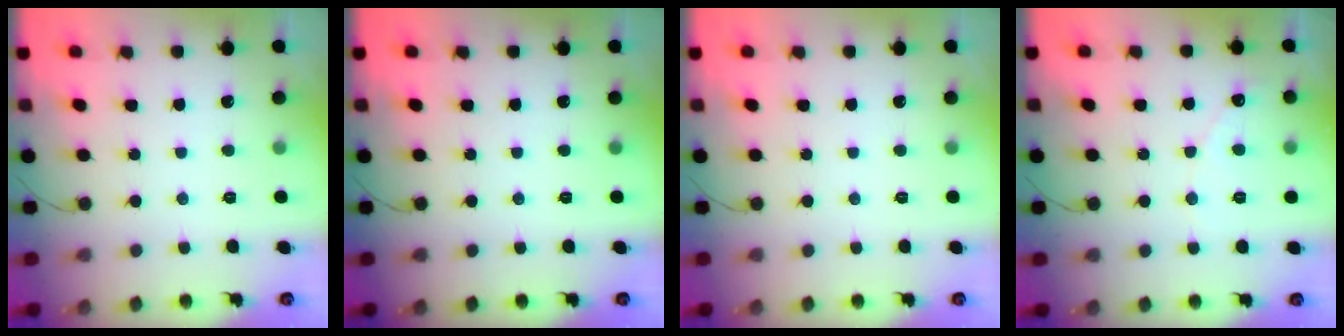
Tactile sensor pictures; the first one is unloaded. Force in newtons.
{"total": 0.0}
{"total": 0.0}
{"total": 2.3, "press": 2.3, "slide": 0.1}